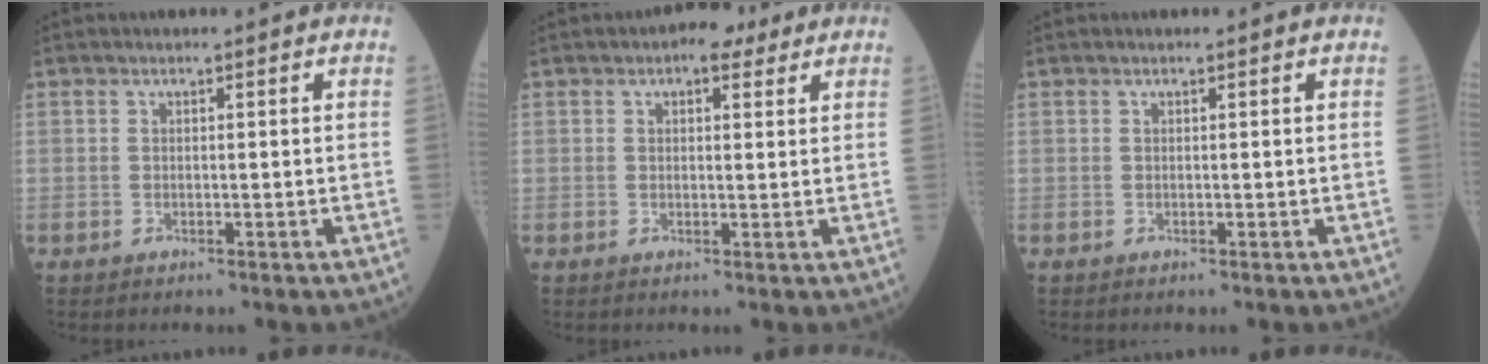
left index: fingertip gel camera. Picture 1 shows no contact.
{"total": 3.5, "force": [2.3, 1.8, 1.9], "torque": [-0.027, 0.017, 0.030]}
{"total": 0.0}